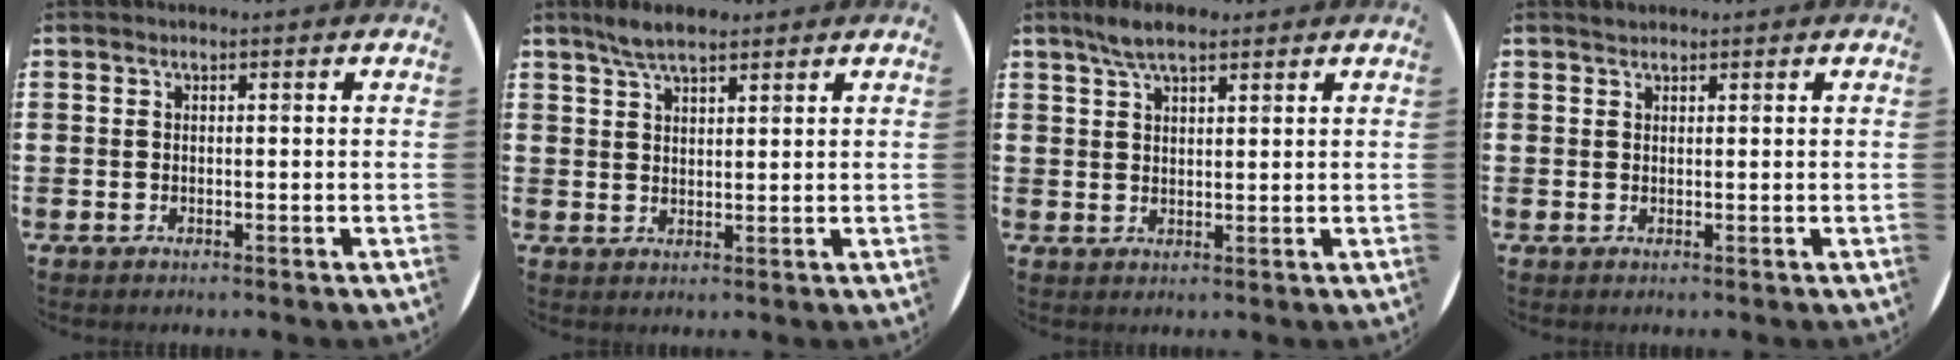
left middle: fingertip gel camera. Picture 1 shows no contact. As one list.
[{"total": 4.3, "force": [3.5, 1.2, 2.3], "torque": [-0.051, 0.003, 0.063]}, {"total": 4.4, "force": [3.3, 1.4, 2.5], "torque": [-0.048, 0.001, 0.059]}, {"total": 0.7, "force": [0.6, 0.2, 0.1], "torque": [-0.003, 0.003, 0.012]}]